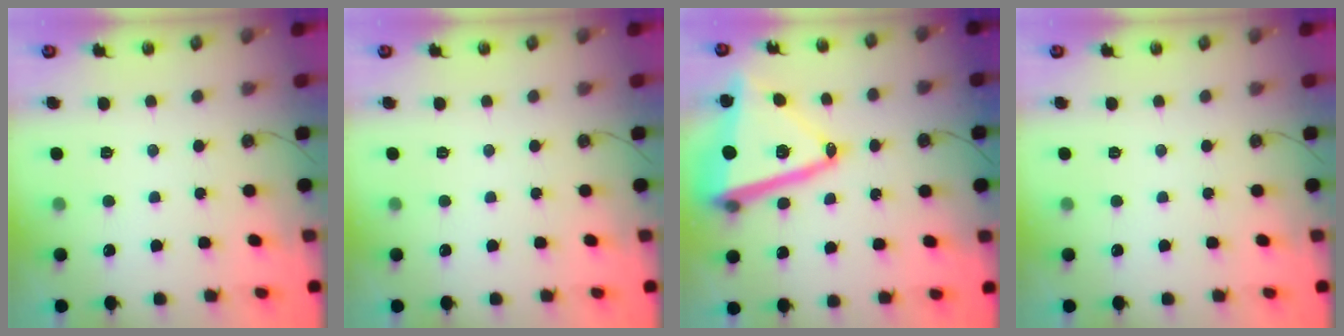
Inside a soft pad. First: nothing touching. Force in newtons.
{"total": 0.0}
{"total": 20.5, "press": 20.4, "slide": 1.9}
{"total": 0.0}